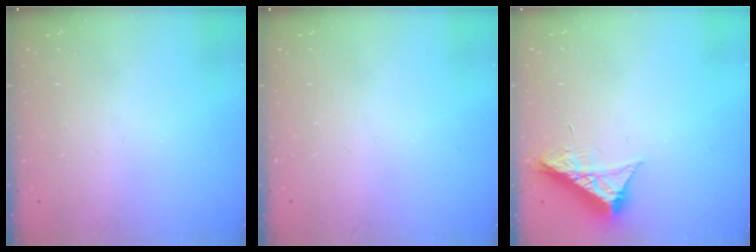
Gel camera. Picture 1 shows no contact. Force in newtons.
{"total": 0.0}
{"total": 8.9, "press": 8.9, "slide": 0.3}